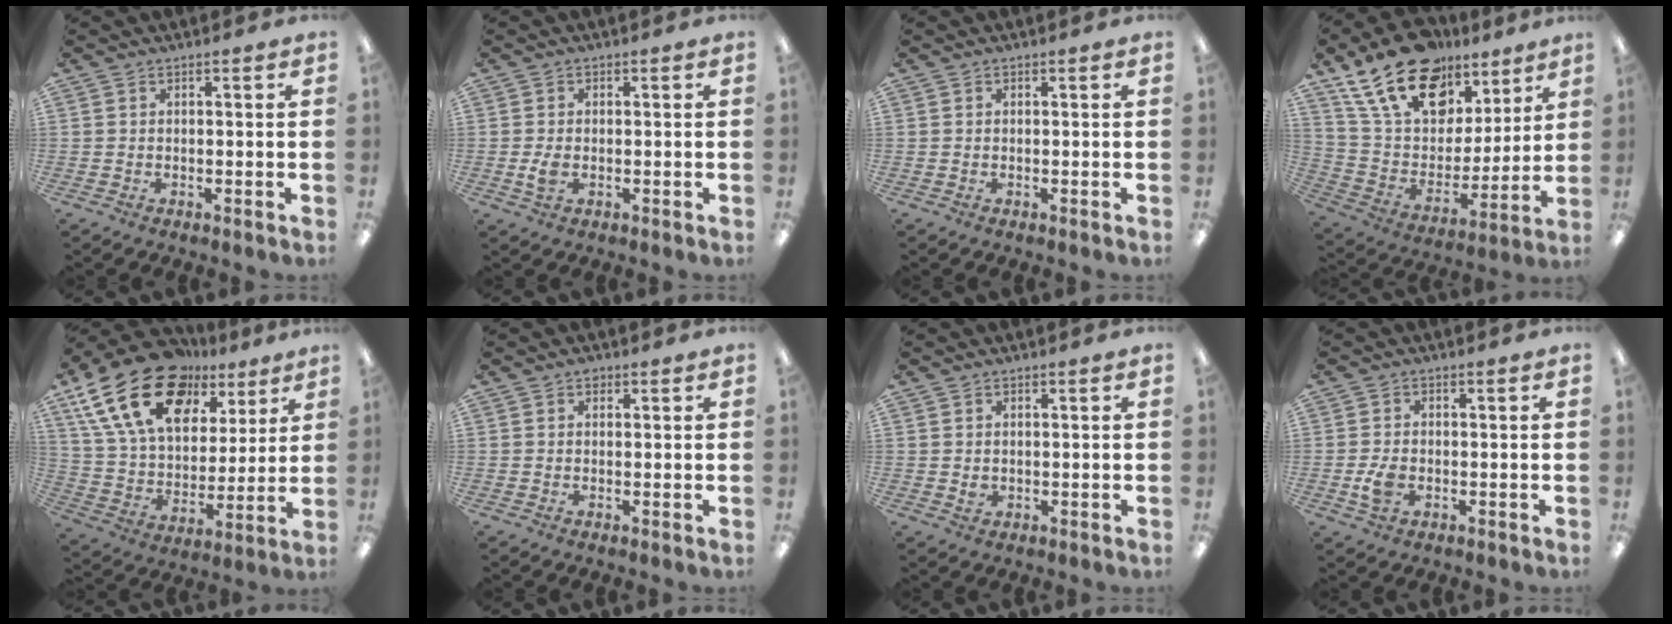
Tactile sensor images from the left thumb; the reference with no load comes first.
{"total": 3.1, "force": [-0.5, 2.0, 2.4], "torque": [-0.054, -0.002, -0.010]}
{"total": 0.0}
{"total": 21.6, "force": [14.5, 12.3, 10.3], "torque": [-0.186, -0.077, 0.265]}
{"total": 23.2, "force": [13.1, 14.0, 13.0], "torque": [-0.251, -0.061, 0.237]}
{"total": 1.2, "force": [0.5, 0.9, 0.7], "torque": [-0.007, -0.001, 0.008]}
{"total": 1.6, "force": [0.3, 1.4, 0.9], "torque": [-0.008, 0.001, 0.003]}
{"total": 4.6, "force": [-1.2, 3.1, 3.1], "torque": [-0.056, 0.002, -0.024]}